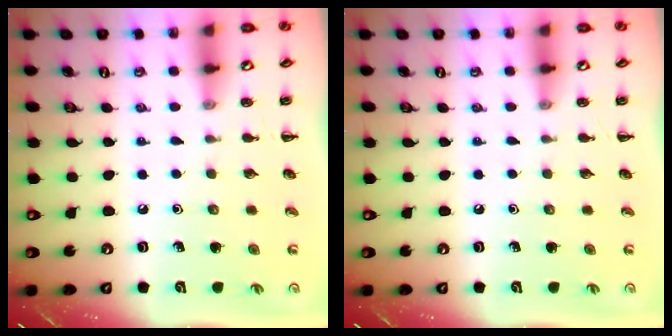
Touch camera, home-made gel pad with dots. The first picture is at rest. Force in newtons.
{"total": 0.0}